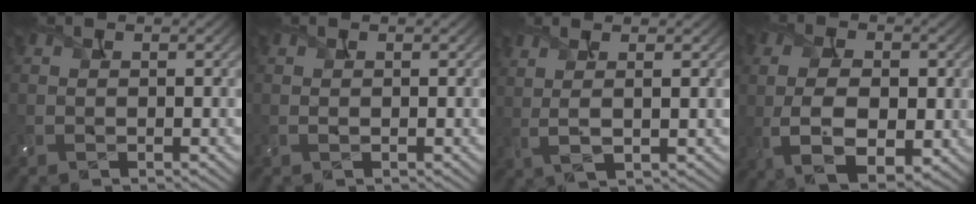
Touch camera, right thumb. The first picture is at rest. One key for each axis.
{"total": 0.0}
{"total": 3.4, "fx": 1.3, "fy": 0.5, "fz": 3.1, "tx": -0.062, "ty": 0.001, "tz": 0.022}
{"total": 9.9, "fx": -0.7, "fy": 5.7, "fz": 8.1, "tx": -0.161, "ty": 0.000, "tz": -0.010}